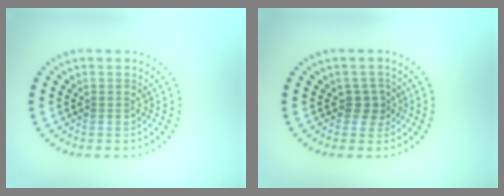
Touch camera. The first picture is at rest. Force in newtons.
{"total": 1.6, "press": 1.2, "slide": 1.0}